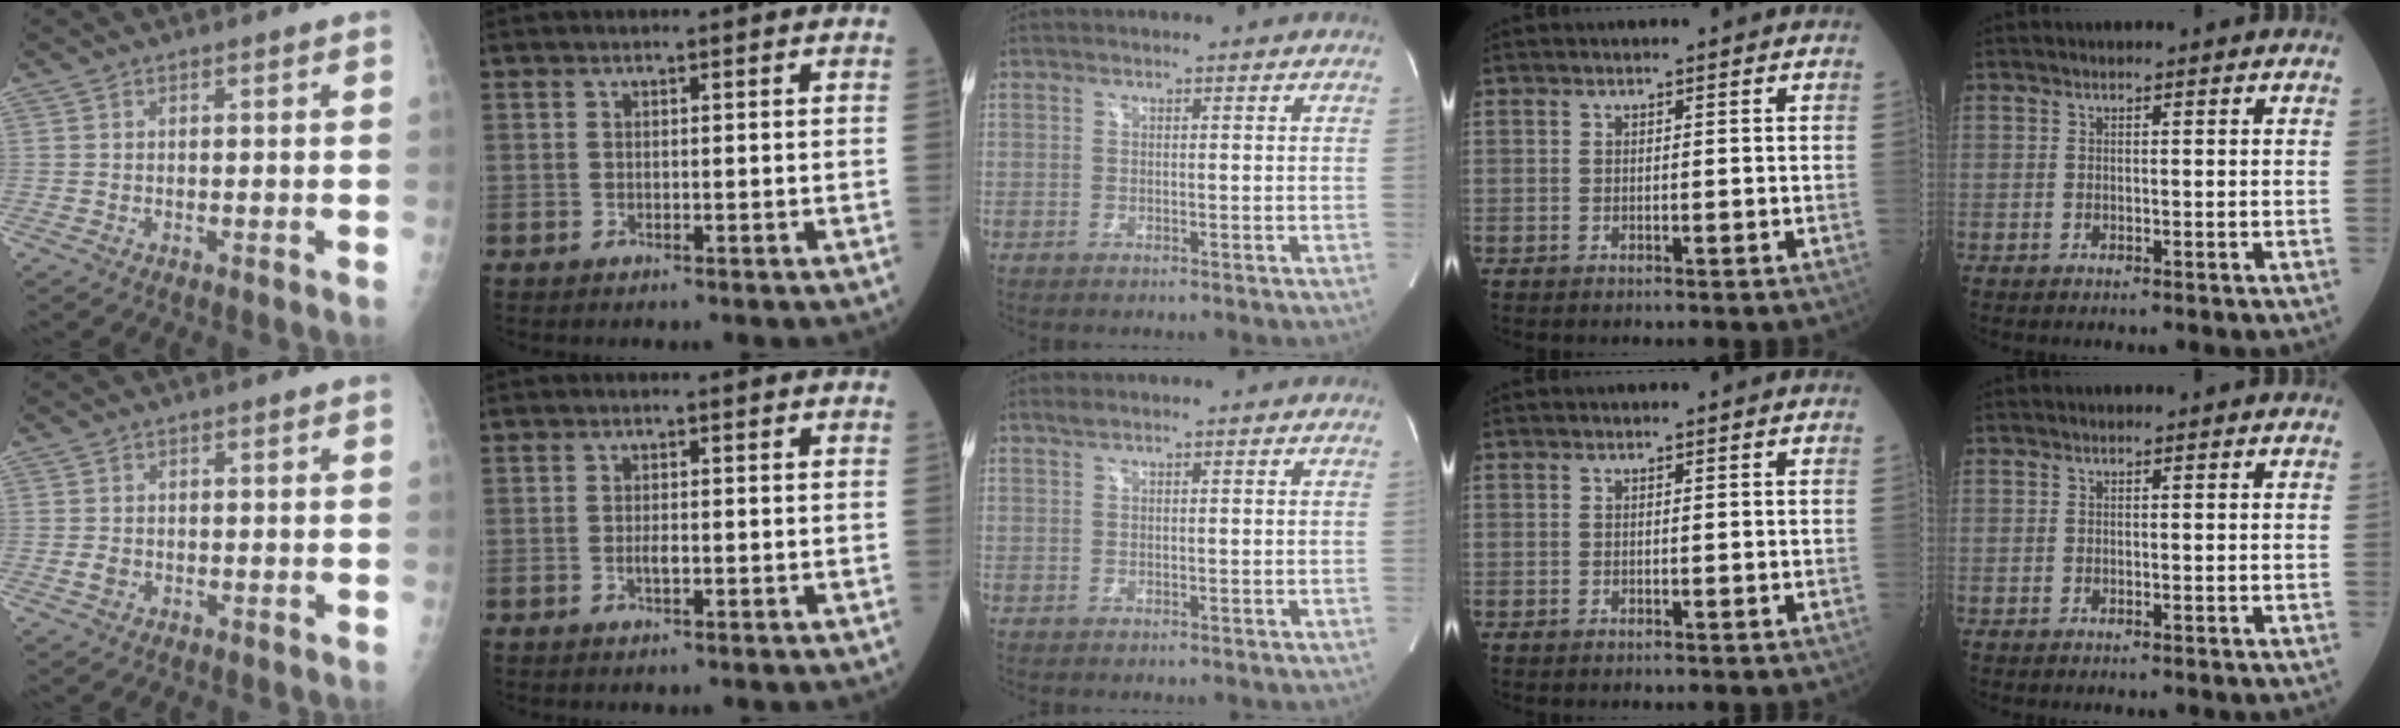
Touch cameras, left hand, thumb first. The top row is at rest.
{"thumb": {"total": 1.7, "force": [-0.4, 1.3, 0.9], "torque": [-0.015, 0.001, -0.005]}, "index": {"total": 1.1, "force": [-0.4, 0.4, 1.0], "torque": [-0.020, -0.002, -0.006]}, "middle": {"total": 0.7, "force": [0.6, 0.0, 0.3], "torque": [-0.015, 0.006, 0.016]}}